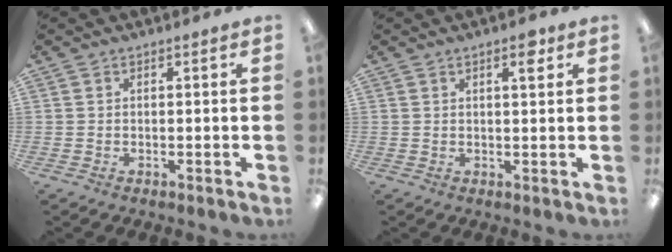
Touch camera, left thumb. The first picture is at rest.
{"total": 3.5, "force": [2.1, 1.0, 2.5], "torque": [-0.031, -0.006, 0.030]}